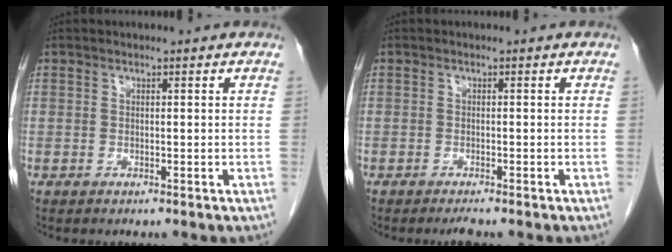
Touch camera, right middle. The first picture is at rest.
{"total": 1.4, "force": [-1.3, 0.0, 0.7], "torque": [-0.012, -0.003, -0.019]}